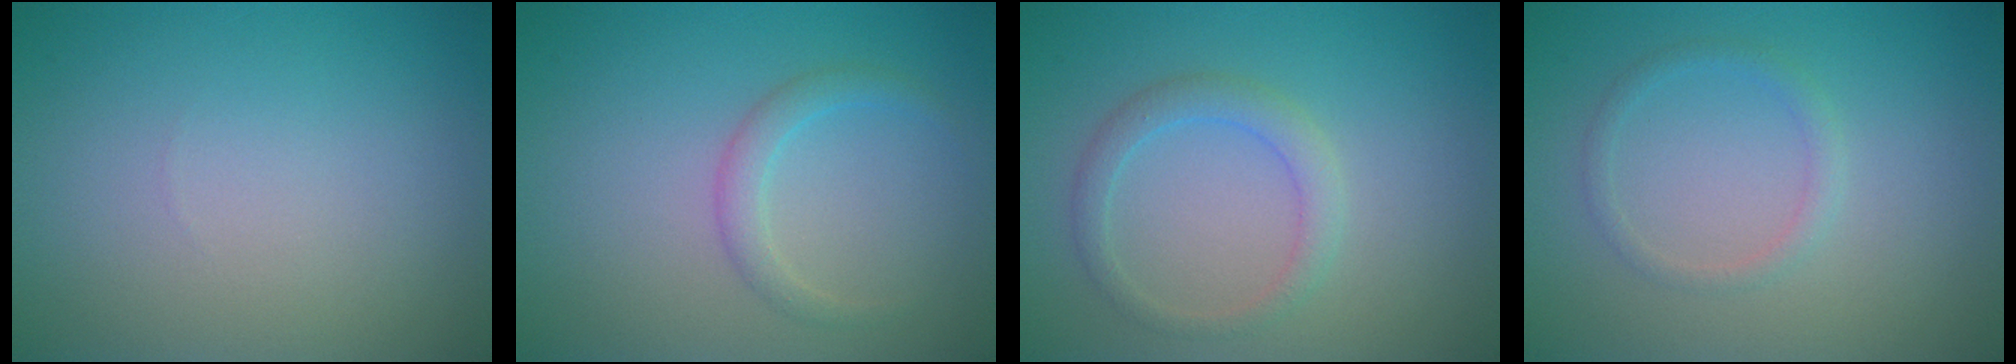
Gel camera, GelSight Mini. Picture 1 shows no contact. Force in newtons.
{"total": 1.7, "press": 1.7, "slide": 0.1}
{"total": 2.1, "press": 2.1, "slide": 0.1}
{"total": 1.3, "press": 1.3, "slide": 0.1}